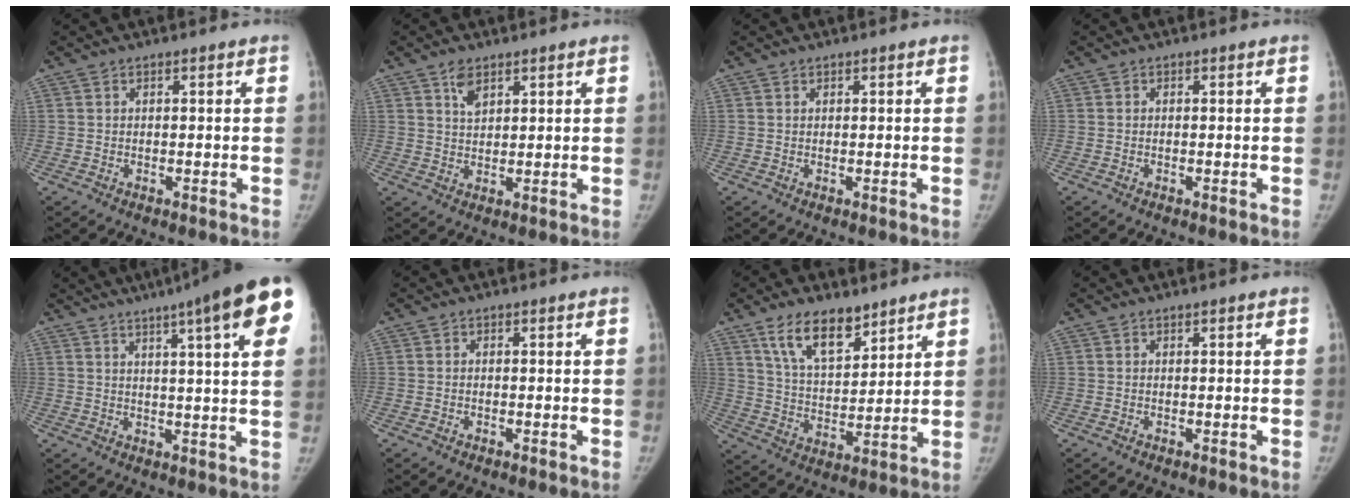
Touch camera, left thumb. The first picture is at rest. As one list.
[{"total": 3.5, "force": [2.2, 1.9, 2.0], "torque": [-0.026, -0.011, 0.044]}, {"total": 0.0}, {"total": 0.0}, {"total": 20.4, "force": [11.1, 2.7, 16.9], "torque": [-0.226, -0.010, 0.127]}, {"total": 0.5, "force": [-0.3, 0.4, 0.1], "torque": [0.000, 0.003, -0.007]}, {"total": 11.7, "force": [7.9, 5.3, 6.8], "torque": [-0.095, -0.049, 0.150]}, {"total": 0.5, "force": [0.1, 0.1, 0.5], "torque": [-0.009, 0.001, 0.001]}]